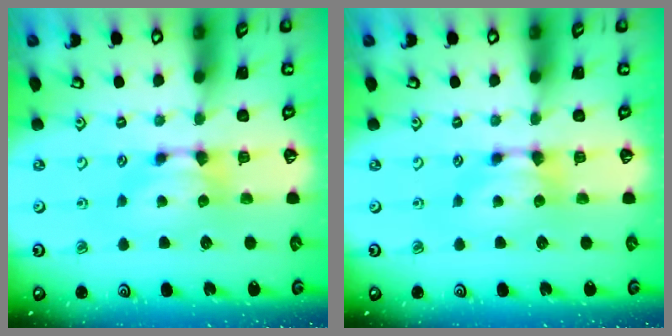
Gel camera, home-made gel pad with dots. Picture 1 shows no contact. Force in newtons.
{"total": 0.0}